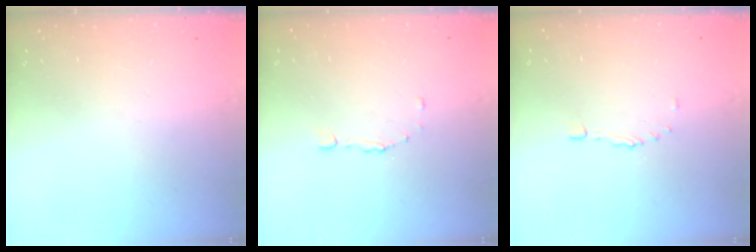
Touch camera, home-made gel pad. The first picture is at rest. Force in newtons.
{"total": 3.0, "press": 2.9, "slide": 0.7}
{"total": 1.7, "press": 1.5, "slide": 0.7}